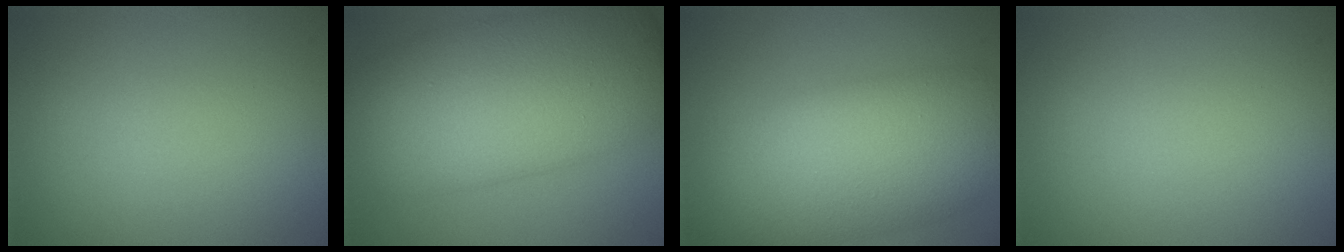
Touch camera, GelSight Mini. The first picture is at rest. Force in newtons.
{"total": 11.1, "press": 11.1, "slide": 0.2}
{"total": 9.0, "press": 8.9, "slide": 0.5}
{"total": 0.0}